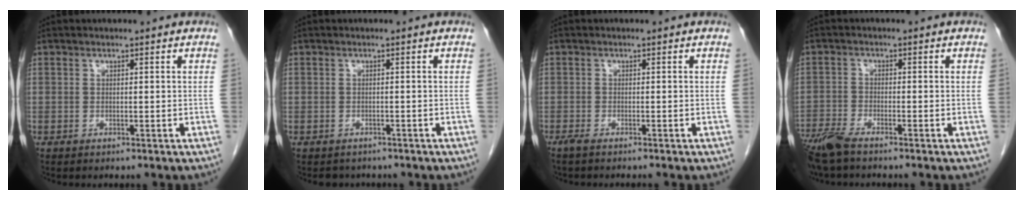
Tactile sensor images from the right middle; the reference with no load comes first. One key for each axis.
{"total": 2.3, "fx": -2.0, "fy": 1.2, "fz": 0.0, "tx": -0.008, "ty": 0.000, "tz": -0.028}
{"total": 1.7, "fx": -1.4, "fy": -0.1, "fz": 1.0, "tx": -0.018, "ty": -0.004, "tz": -0.027}
{"total": 5.5, "fx": -4.5, "fy": 0.8, "fz": 3.1, "tx": -0.066, "ty": -0.016, "tz": -0.090}